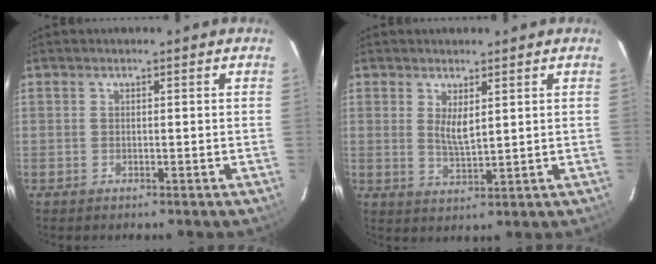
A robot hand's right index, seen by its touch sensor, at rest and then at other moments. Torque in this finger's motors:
{"motor_torque": [-0.06, 0.02, 0.12, 0.06]}